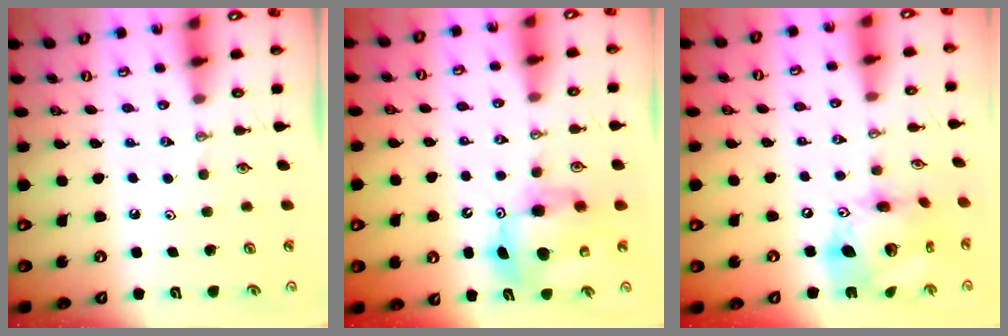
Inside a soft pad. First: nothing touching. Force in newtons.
{"total": 9.5, "press": 9.4, "slide": 0.9}
{"total": 17.7, "press": 17.6, "slide": 1.8}